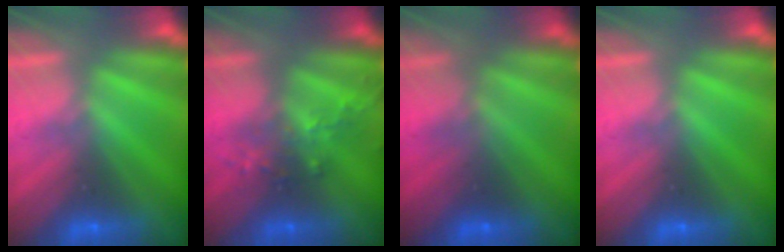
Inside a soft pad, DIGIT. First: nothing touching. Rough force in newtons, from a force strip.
{"total": 2.6}
{"total": 1.8}
{"total": 0.0}